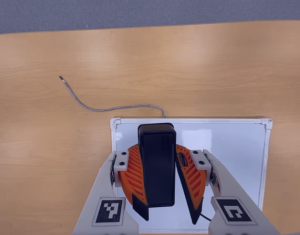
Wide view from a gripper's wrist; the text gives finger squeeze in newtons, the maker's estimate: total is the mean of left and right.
{"total": 9.0, "left": 9.3, "right": 8.8}